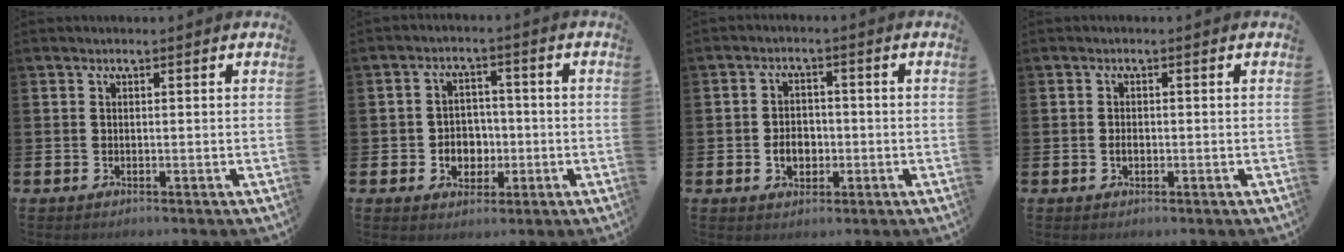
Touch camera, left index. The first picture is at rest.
{"total": 3.9, "force": [-0.7, 3.6, 1.3], "torque": [-0.026, 0.002, -0.021]}
{"total": 3.6, "force": [-0.9, 2.7, 2.2], "torque": [-0.024, -0.003, -0.025]}
{"total": 1.2, "force": [-0.3, 0.7, 0.8], "torque": [-0.012, 0.003, -0.008]}